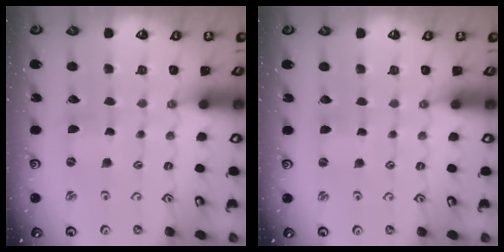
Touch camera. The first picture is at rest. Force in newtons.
{"total": 0.8, "press": 0.7, "slide": 0.2}